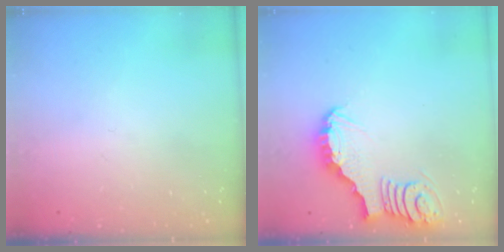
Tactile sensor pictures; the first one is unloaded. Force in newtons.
{"total": 4.0, "press": 4.0, "slide": 0.4}